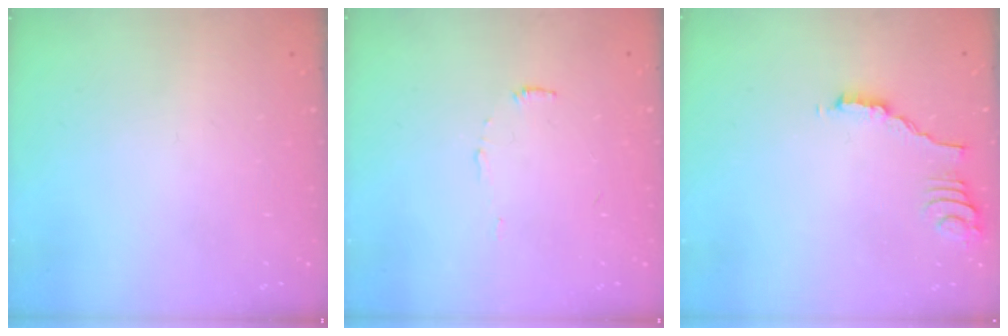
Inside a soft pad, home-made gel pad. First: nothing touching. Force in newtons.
{"total": 6.5, "press": 6.5, "slide": 0.5}
{"total": 2.0, "press": 2.0, "slide": 0.5}